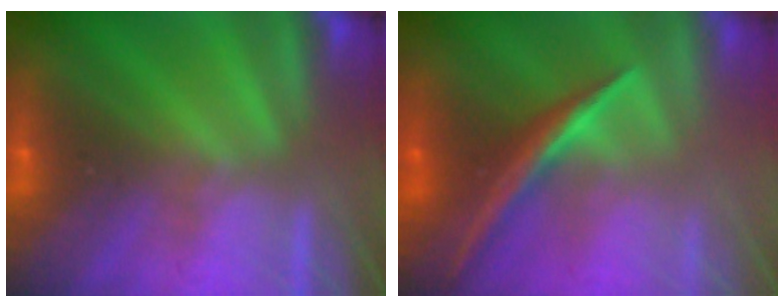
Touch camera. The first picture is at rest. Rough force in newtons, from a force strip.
{"total": 1.8}